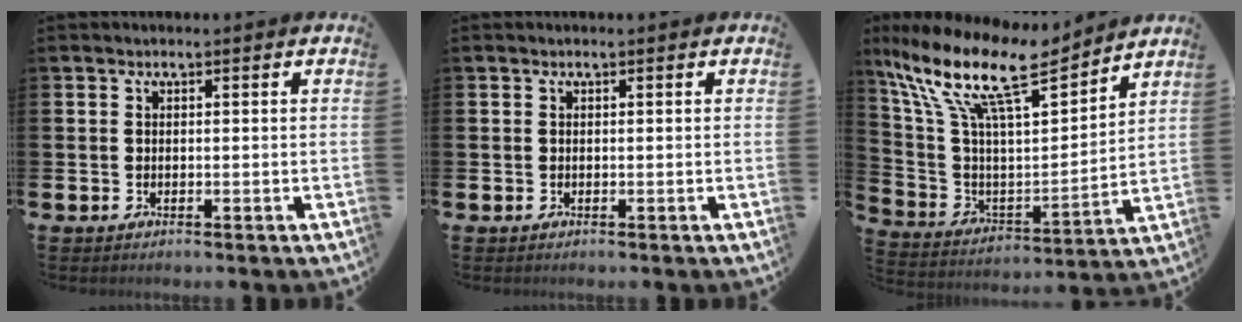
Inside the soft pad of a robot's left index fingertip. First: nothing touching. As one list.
[{"total": 0.0}, {"total": 14.3, "force": [11.0, 3.9, 8.3], "torque": [-0.201, -0.065, 0.191]}]